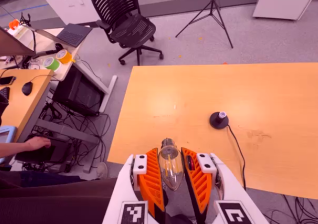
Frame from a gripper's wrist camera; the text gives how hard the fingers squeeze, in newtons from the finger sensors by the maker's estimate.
{"total": 9.5, "left": 9.1, "right": 10.0}